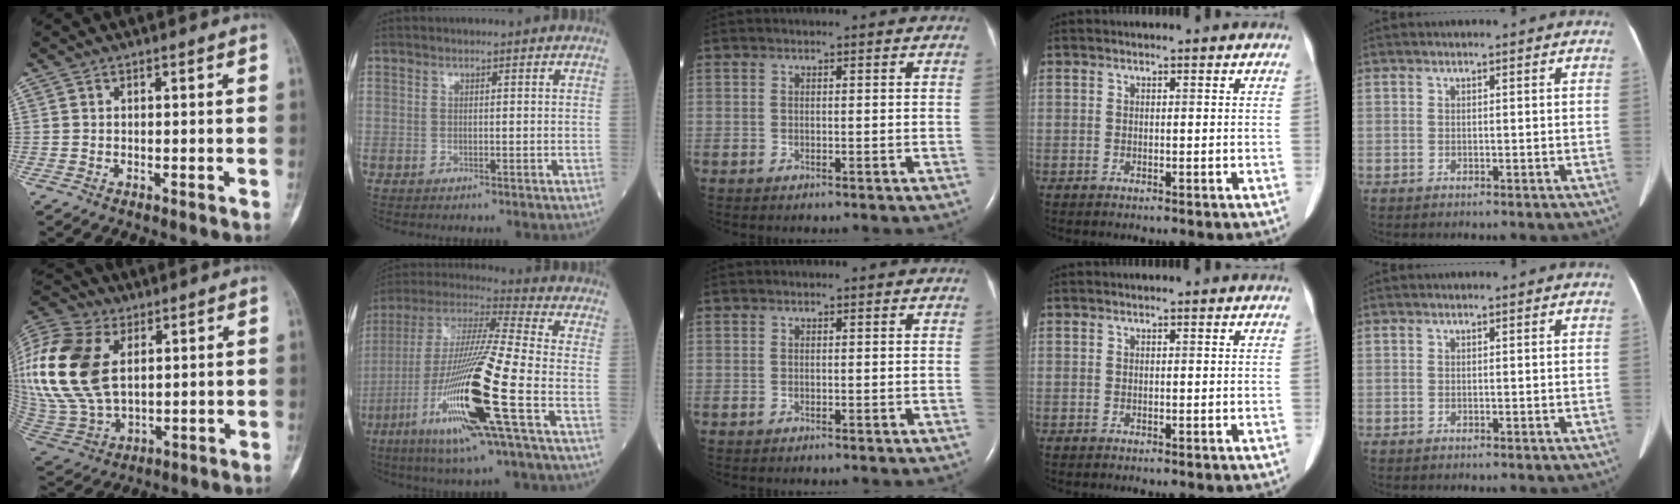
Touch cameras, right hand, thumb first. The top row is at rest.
{"thumb": {"total": 24.7, "force": [6.1, 15.6, 18.2], "torque": [-0.421, -0.005, 0.122]}, "index": {"total": 24.9, "force": [-8.5, 1.7, 23.3], "torque": [-0.498, -0.045, -0.162]}}